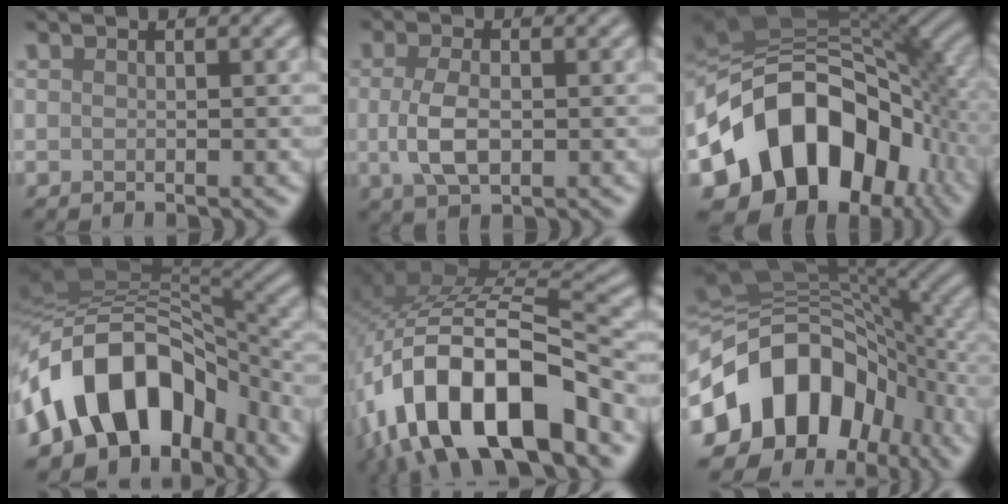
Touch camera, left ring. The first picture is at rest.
{"total": 3.8, "force": [-0.2, 1.9, 3.3], "torque": [-0.075, -0.004, -0.003]}
{"total": 15.2, "force": [-5.9, 10.3, 9.5], "torque": [-0.145, 0.008, -0.119]}
{"total": 12.9, "force": [-5.3, 8.2, 8.5], "torque": [-0.129, 0.026, -0.107]}
{"total": 15.1, "force": [-6.6, 6.8, 11.7], "torque": [-0.206, -0.001, -0.113]}
{"total": 15.1, "force": [-4.8, 10.5, 9.8], "torque": [-0.169, 0.006, -0.098]}